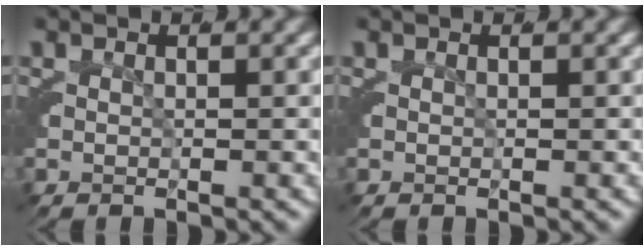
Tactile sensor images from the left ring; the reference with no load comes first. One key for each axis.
{"total": 0.0}